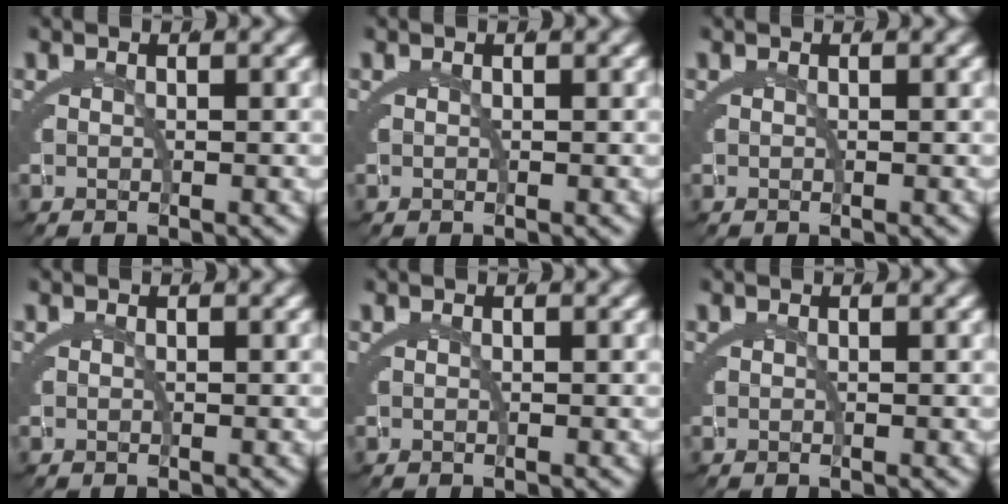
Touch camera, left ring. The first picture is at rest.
{"total": 0.0}
{"total": 0.0}
{"total": 0.0}
{"total": 0.0}
{"total": 0.0}